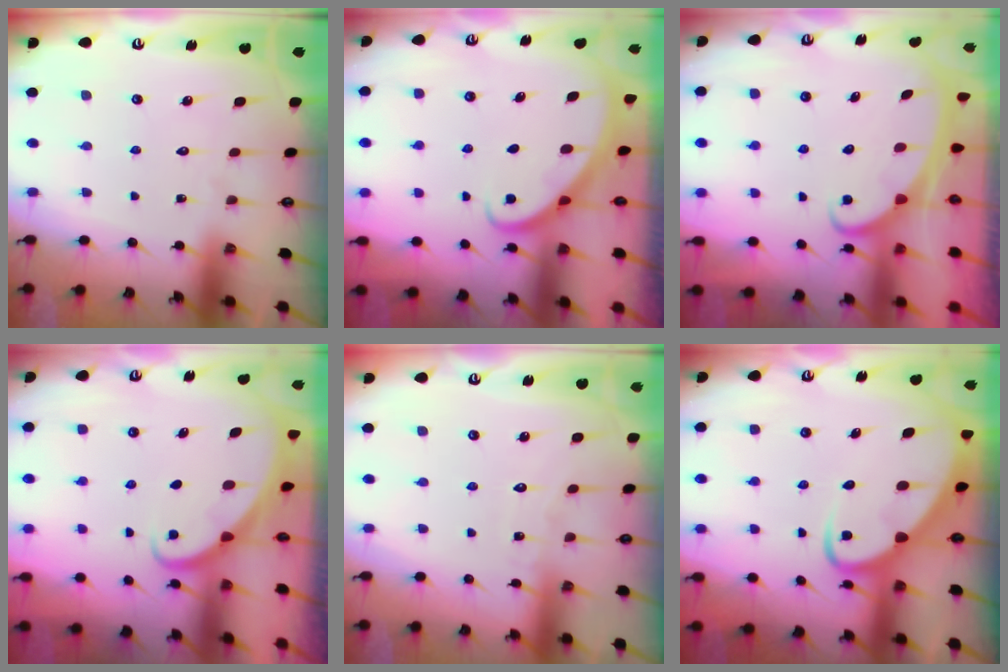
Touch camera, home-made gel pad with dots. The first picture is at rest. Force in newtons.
{"total": 2.8, "press": 2.8, "slide": 0.2}
{"total": 2.3, "press": 2.3, "slide": 0.3}
{"total": 2.0, "press": 2.0, "slide": 0.2}
{"total": 4.6, "press": 4.6, "slide": 0.6}
{"total": 5.9, "press": 5.9, "slide": 0.6}